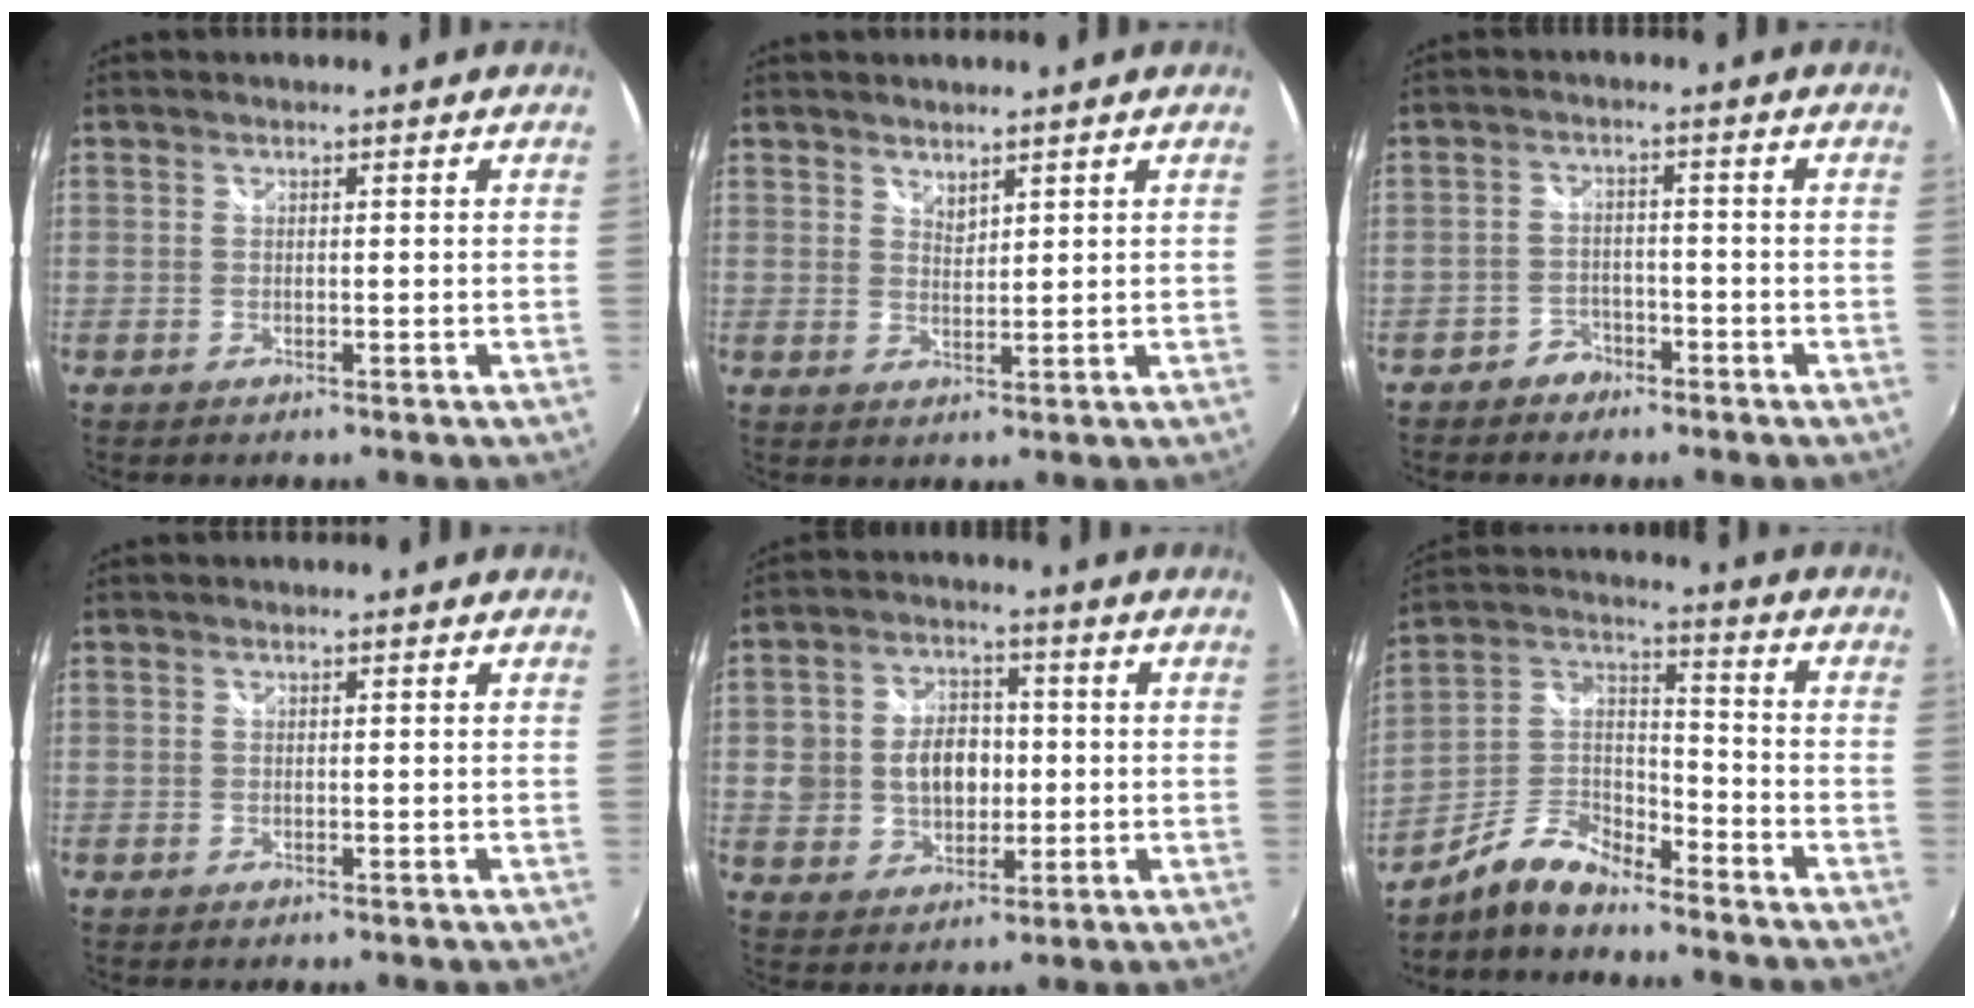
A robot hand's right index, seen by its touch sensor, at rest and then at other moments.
{"total": 1.6, "force": [1.4, 0.8, 0.3], "torque": [-0.001, 0.001, 0.024]}
{"total": 3.9, "force": [-2.9, 2.5, 0.2], "torque": [-0.017, 0.012, -0.052]}
{"total": 0.0}
{"total": 10.3, "force": [0.0, 8.2, 6.3], "torque": [-0.132, 0.018, 0.009]}
{"total": 9.9, "force": [-7.7, 3.4, 5.2], "torque": [-0.124, 0.025, -0.154]}